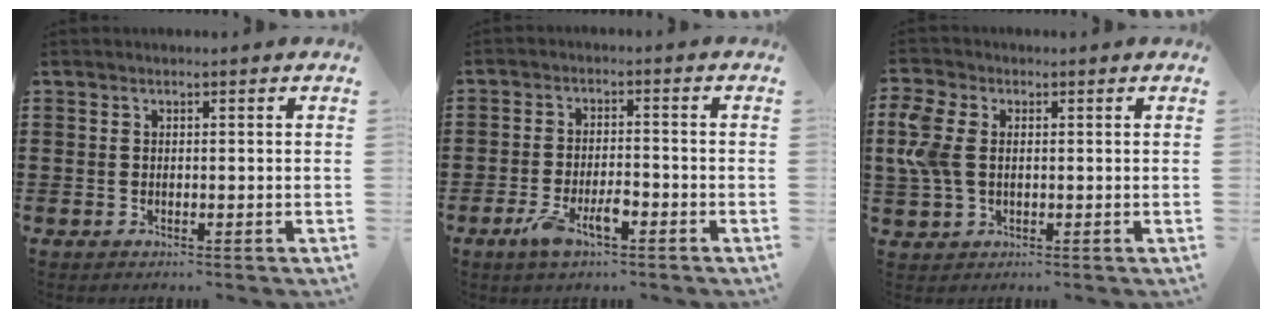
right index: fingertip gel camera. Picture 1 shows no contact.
{"total": 5.2, "force": [-2.8, 1.8, 4.0], "torque": [-0.084, 0.000, -0.054]}
{"total": 6.4, "force": [0.9, 4.1, 4.9], "torque": [-0.136, 0.001, 0.008]}